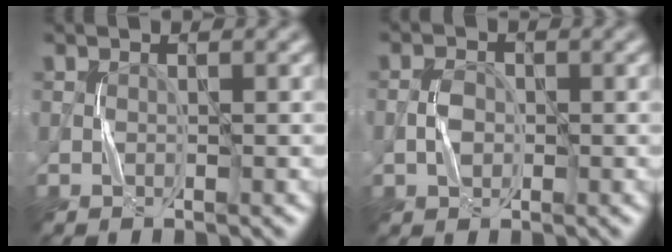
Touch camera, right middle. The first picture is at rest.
{"total": 2.0, "force": [-0.4, 1.4, 1.4], "torque": [-0.027, 0.005, -0.011]}